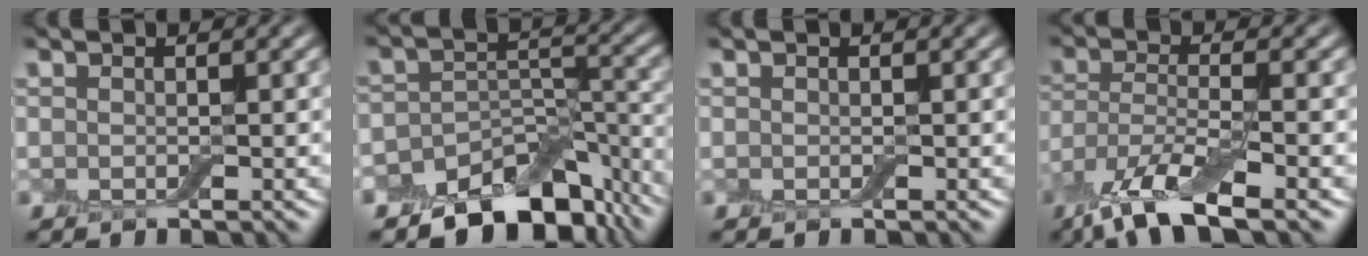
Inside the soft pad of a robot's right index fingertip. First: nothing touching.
{"total": 9.8, "force": [-7.1, 5.2, 4.4], "torque": [-0.058, -0.009, -0.114]}
{"total": 0.0}
{"total": 7.5, "force": [-4.9, 2.0, 5.3], "torque": [-0.107, -0.010, -0.102]}